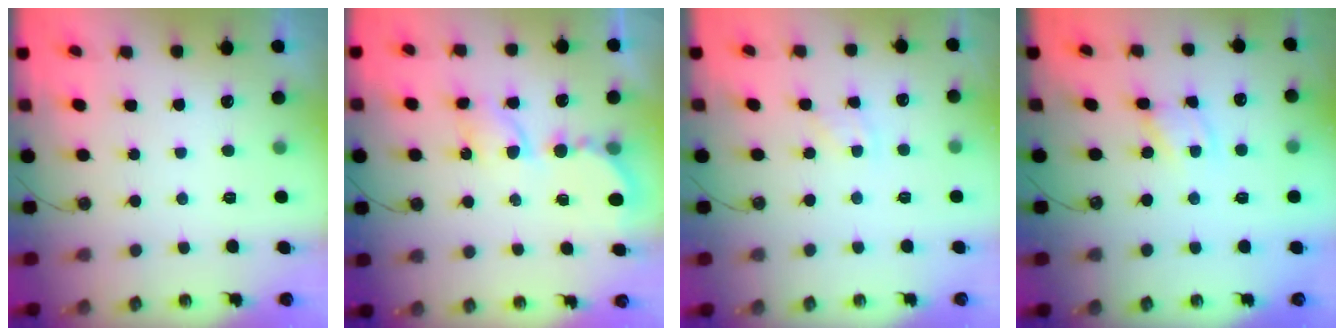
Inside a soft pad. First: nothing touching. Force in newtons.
{"total": 6.4, "press": 6.3, "slide": 0.6}
{"total": 5.0, "press": 5.0, "slide": 0.7}
{"total": 3.1, "press": 3.1, "slide": 0.1}